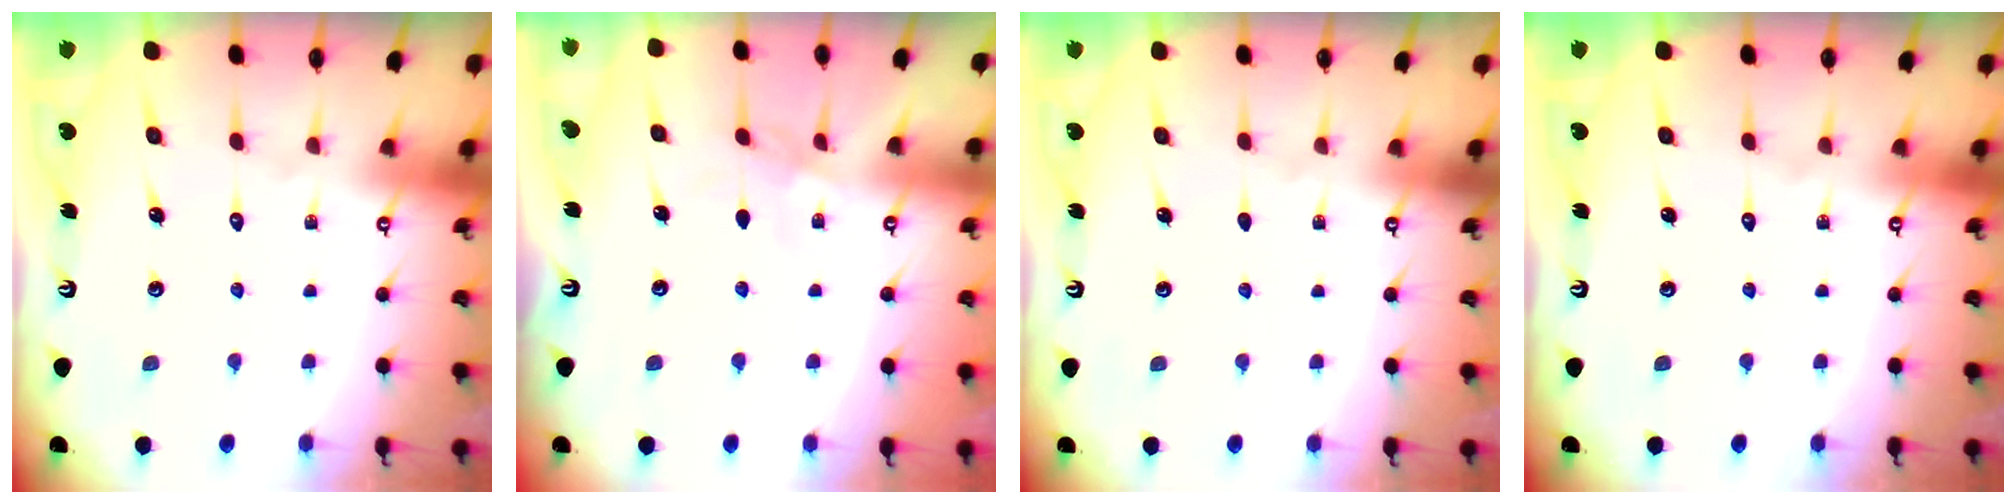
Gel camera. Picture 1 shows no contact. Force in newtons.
{"total": 2.3, "press": 2.3, "slide": 0.4}
{"total": 0.0}
{"total": 0.0}